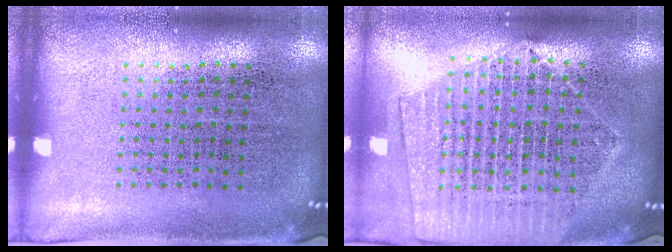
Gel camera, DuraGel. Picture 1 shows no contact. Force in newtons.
{"total": 1.9, "press": 1.7, "slide": 0.7}